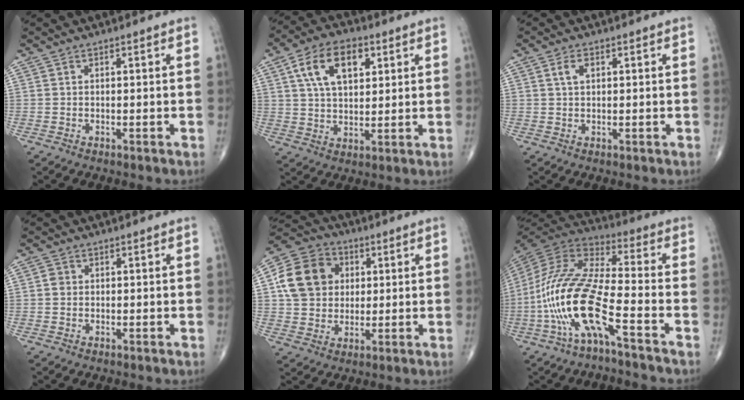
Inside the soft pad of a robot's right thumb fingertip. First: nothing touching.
{"total": 12.0, "force": [4.5, 6.9, 8.7], "torque": [-0.131, -0.003, 0.077]}
{"total": 2.4, "force": [0.9, 1.3, 1.8], "torque": [-0.030, 0.004, 0.016]}
{"total": 1.4, "force": [0.1, 1.3, 0.5], "torque": [-0.003, 0.003, 0.000]}
{"total": 14.1, "force": [2.7, 11.8, 7.1], "torque": [-0.113, 0.009, 0.043]}
{"total": 18.1, "force": [-7.1, 4.5, 16.0], "torque": [-0.360, 0.048, -0.139]}